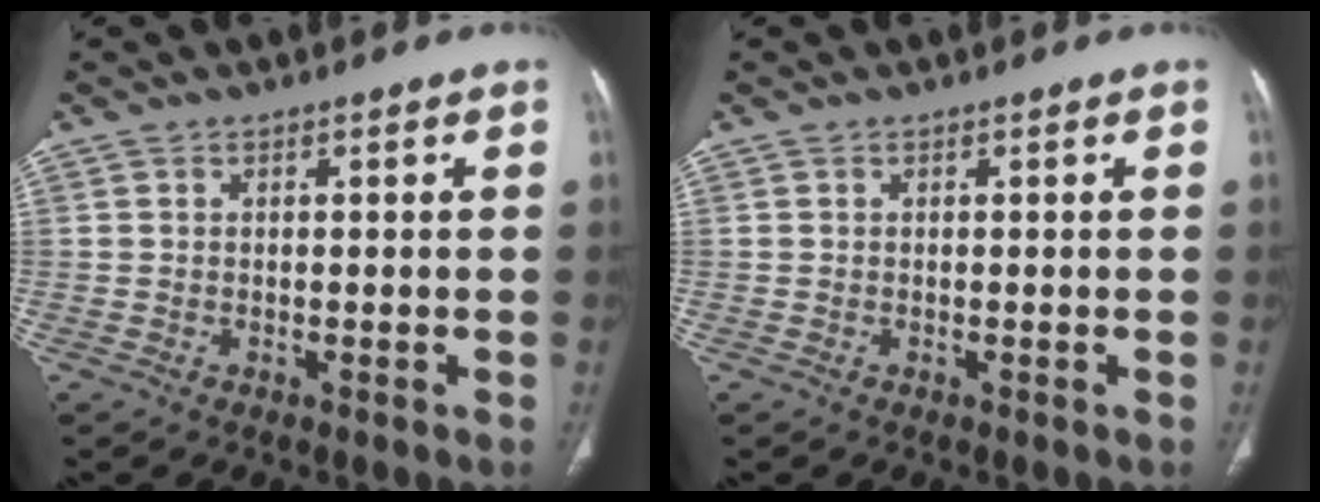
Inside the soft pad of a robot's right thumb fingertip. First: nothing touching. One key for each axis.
{"total": 0.0}